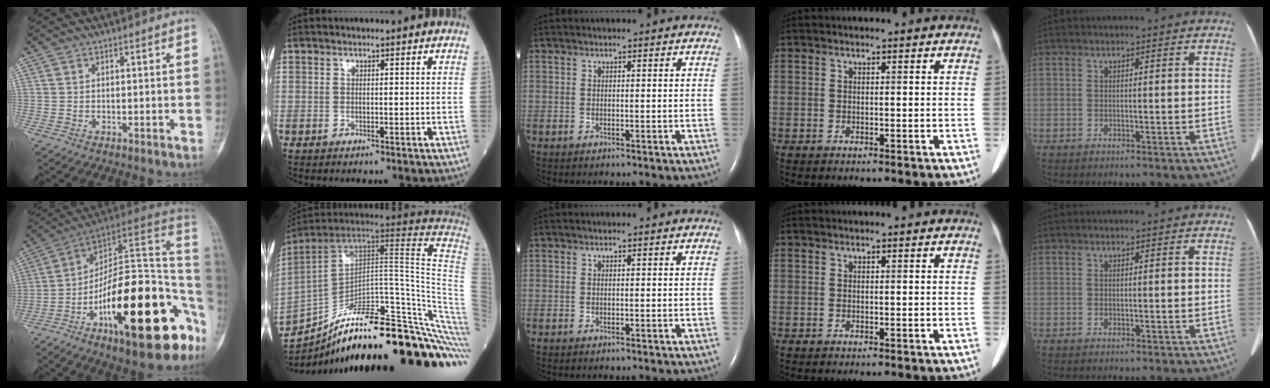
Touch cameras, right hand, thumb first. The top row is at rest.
{"thumb": {"total": 28.9, "force": [-9.8, 10.2, 25.2], "torque": [-0.312, 0.063, -0.149]}, "index": {"total": 34.8, "force": [-24.0, 4.5, 24.8], "torque": [-0.269, -0.012, -0.334]}}